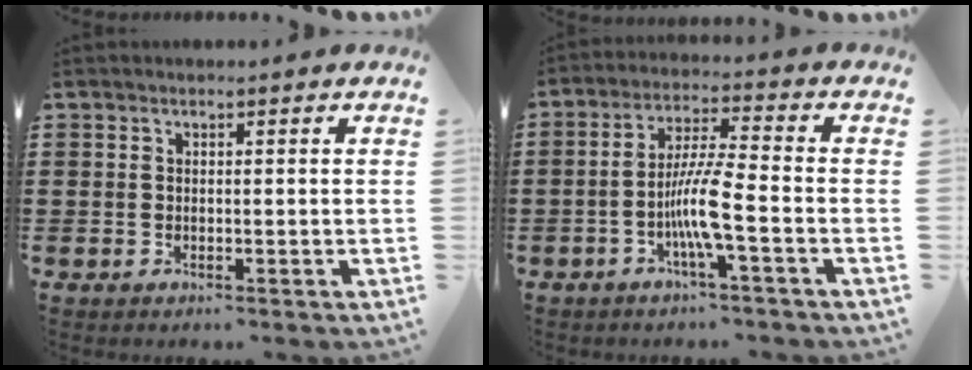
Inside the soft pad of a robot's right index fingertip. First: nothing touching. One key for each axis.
{"total": 7.9, "fx": -2.7, "fy": 0.7, "fz": 7.3, "tx": -0.152, "ty": -0.009, "tz": -0.058}